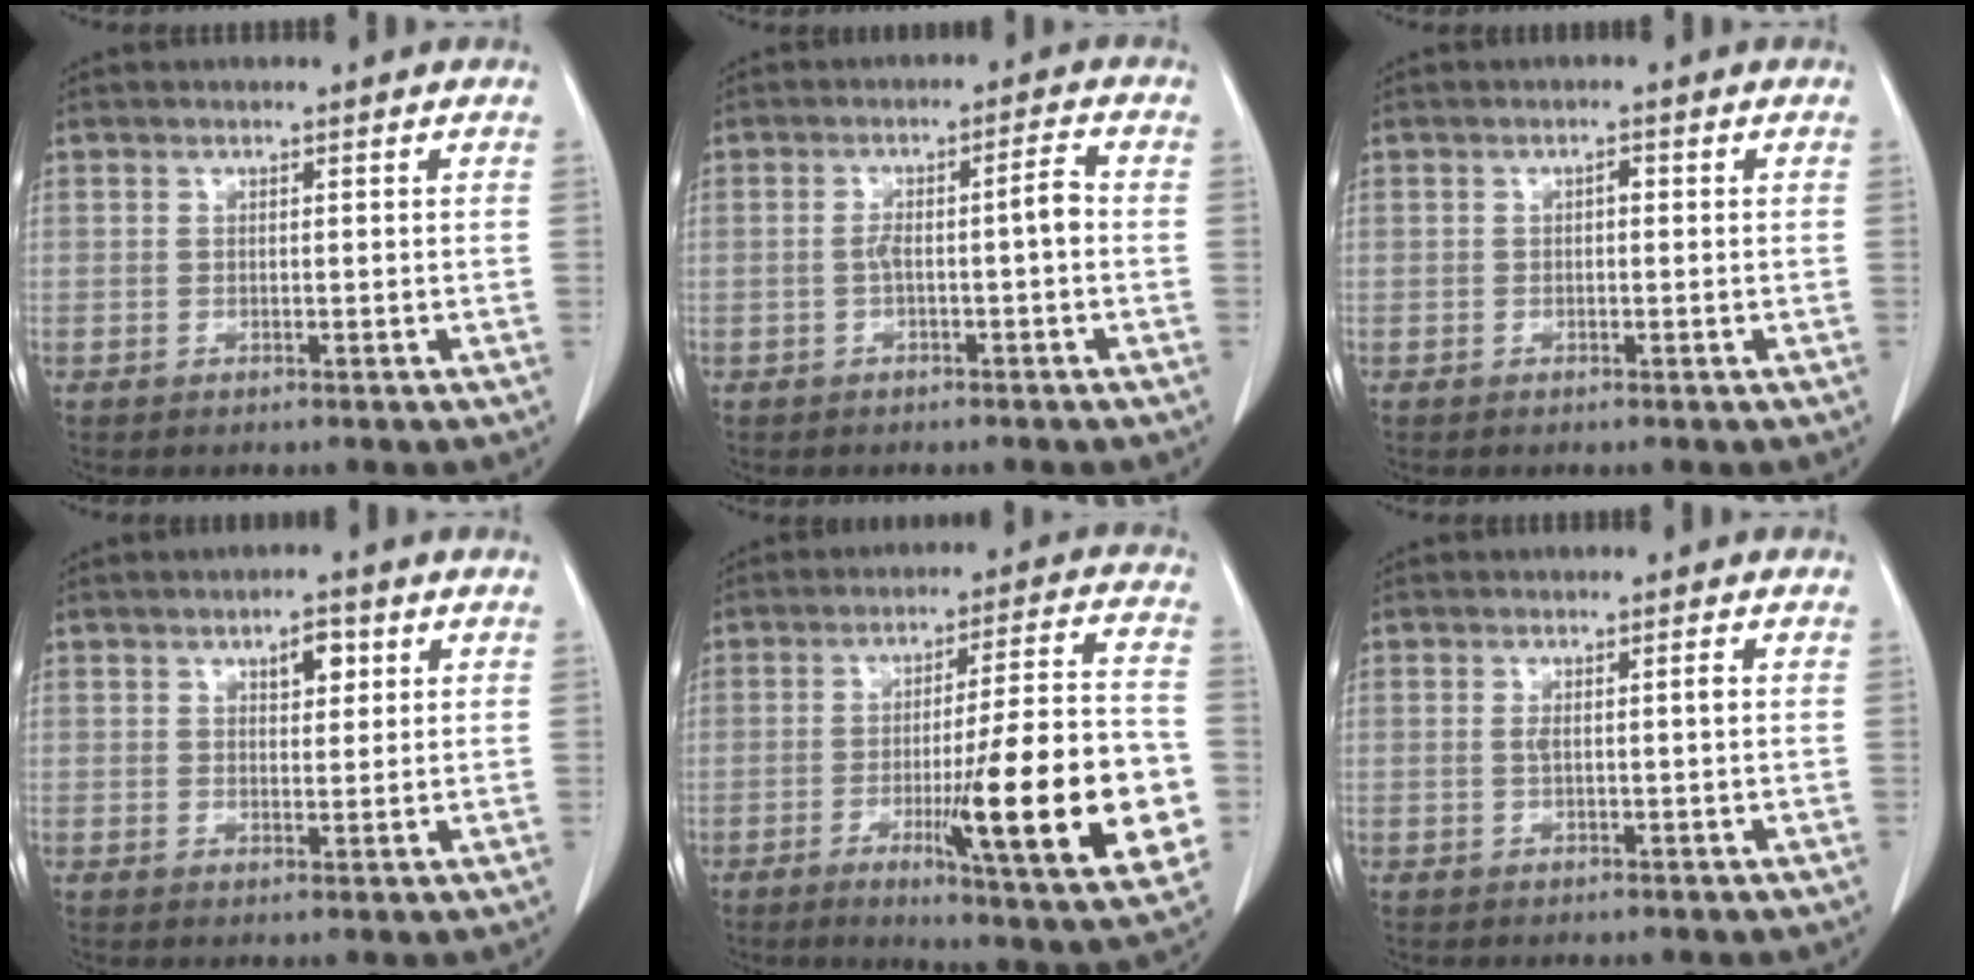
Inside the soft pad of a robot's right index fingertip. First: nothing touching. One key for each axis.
{"total": 3.9, "fx": -0.7, "fy": 0.2, "fz": 3.9, "tx": -0.065, "ty": 0.016, "tz": -0.009}
{"total": 0.9, "fx": 0.0, "fy": 0.5, "fz": 0.7, "tx": -0.008, "ty": 0.004, "tz": -0.002}
{"total": 3.4, "fx": 1.6, "fy": 1.5, "fz": 2.5, "tx": -0.037, "ty": 0.002, "tz": 0.023}
{"total": 21.8, "fx": -5.3, "fy": 1.0, "fz": 21.1, "tx": -0.262, "ty": -0.016, "tz": -0.073}
{"total": 1.7, "fx": 0.1, "fy": 0.1, "fz": 1.7, "tx": -0.032, "ty": 0.005, "tz": 0.005}